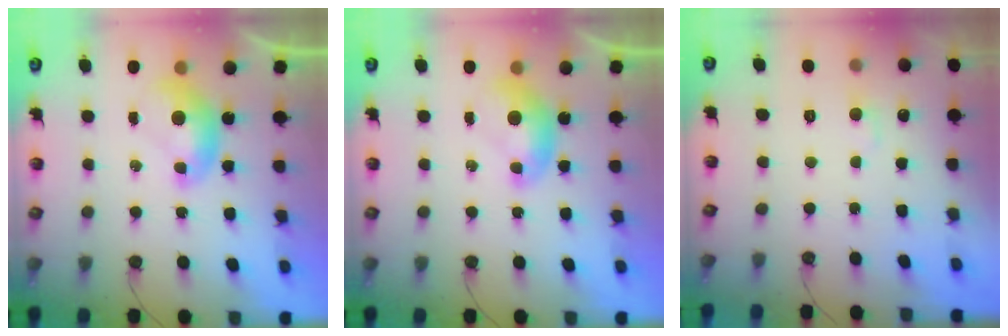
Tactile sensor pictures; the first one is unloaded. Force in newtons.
{"total": 0.0}
{"total": 2.7, "press": 2.6, "slide": 0.5}